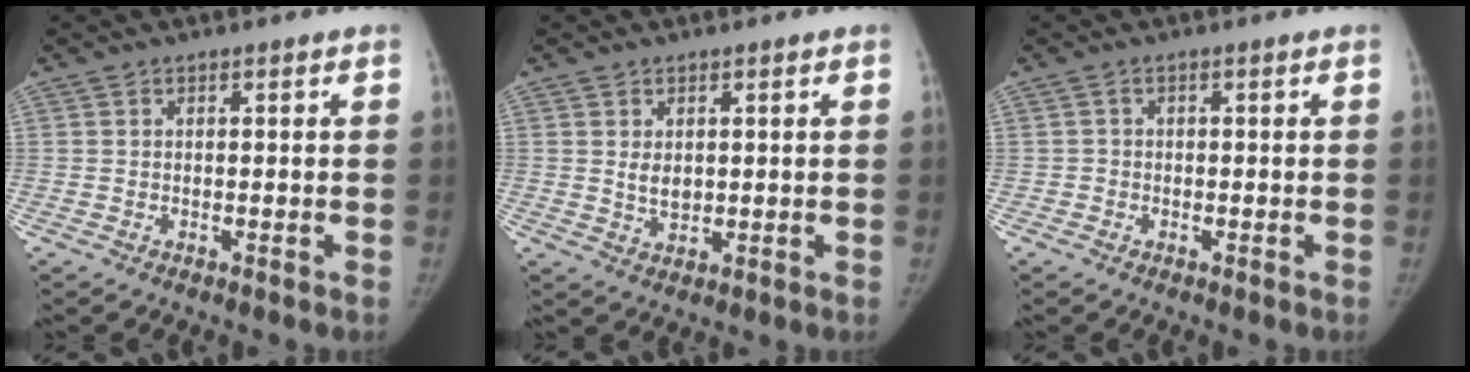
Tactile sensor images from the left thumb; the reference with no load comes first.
{"total": 3.2, "force": [0.7, 2.2, 2.2], "torque": [-0.028, -0.010, 0.019]}
{"total": 0.9, "force": [-0.4, 0.8, 0.0], "torque": [0.010, 0.005, -0.010]}